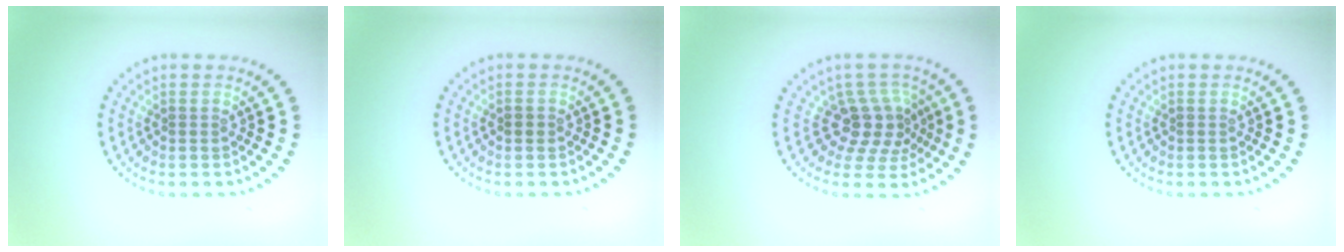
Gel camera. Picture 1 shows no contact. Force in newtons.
{"total": 0.8, "press": 0.8, "slide": 0.1}
{"total": 3.8, "press": 2.9, "slide": 2.4}
{"total": 0.0}